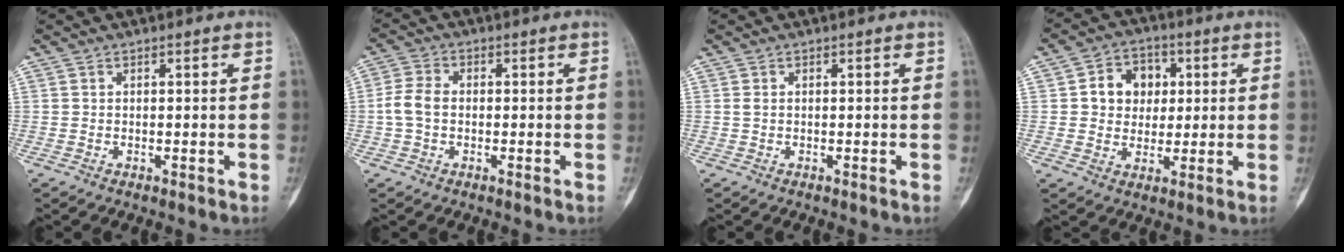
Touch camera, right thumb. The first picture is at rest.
{"total": 4.7, "force": [-0.6, 3.0, 3.5], "torque": [-0.080, 0.012, -0.018]}
{"total": 0.7, "force": [0.0, 0.2, 0.6], "torque": [-0.014, 0.000, 0.000]}
{"total": 8.8, "force": [1.6, 7.3, 4.6], "torque": [-0.028, 0.004, 0.022]}